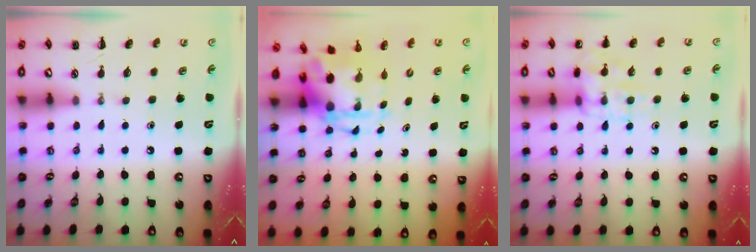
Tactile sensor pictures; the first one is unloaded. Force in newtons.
{"total": 4.4, "press": 4.2, "slide": 1.1}
{"total": 13.3, "press": 13.3, "slide": 1.0}